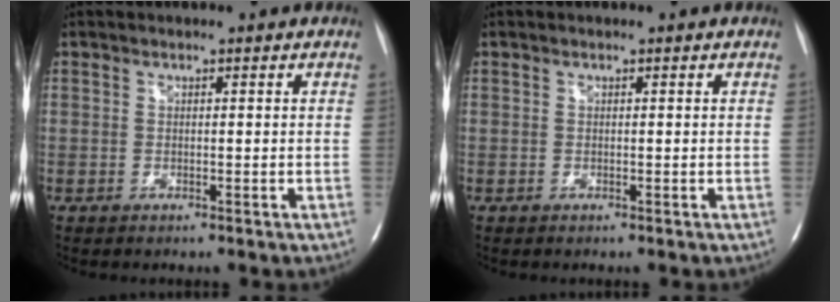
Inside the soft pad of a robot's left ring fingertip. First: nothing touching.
{"total": 0.0}